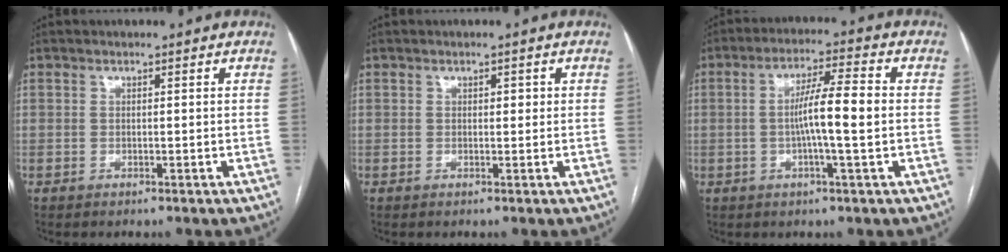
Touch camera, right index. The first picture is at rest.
{"total": 0.8, "force": [0.2, 0.5, 0.7], "torque": [-0.007, 0.004, 0.002]}
{"total": 1.3, "force": [-0.1, 0.0, 1.3], "torque": [-0.023, 0.002, 0.001]}